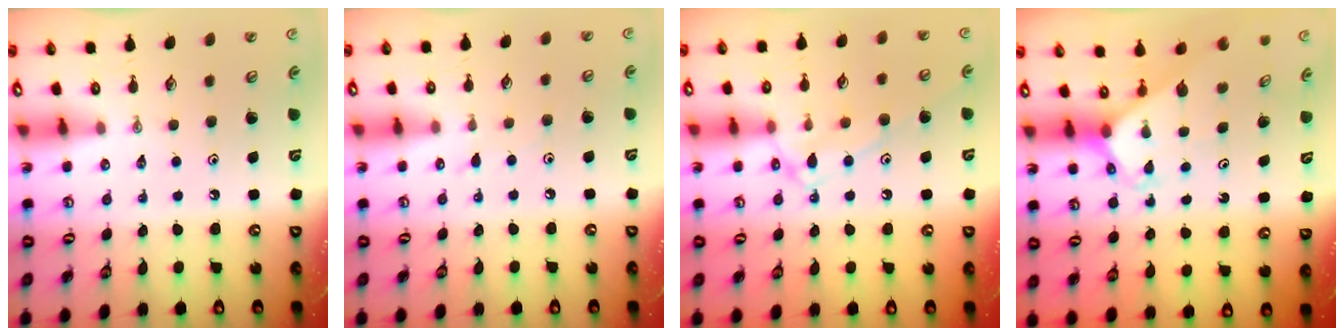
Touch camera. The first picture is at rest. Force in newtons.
{"total": 3.9, "press": 3.8, "slide": 0.5}
{"total": 11.8, "press": 11.7, "slide": 0.9}
{"total": 2.6, "press": 2.6, "slide": 0.2}